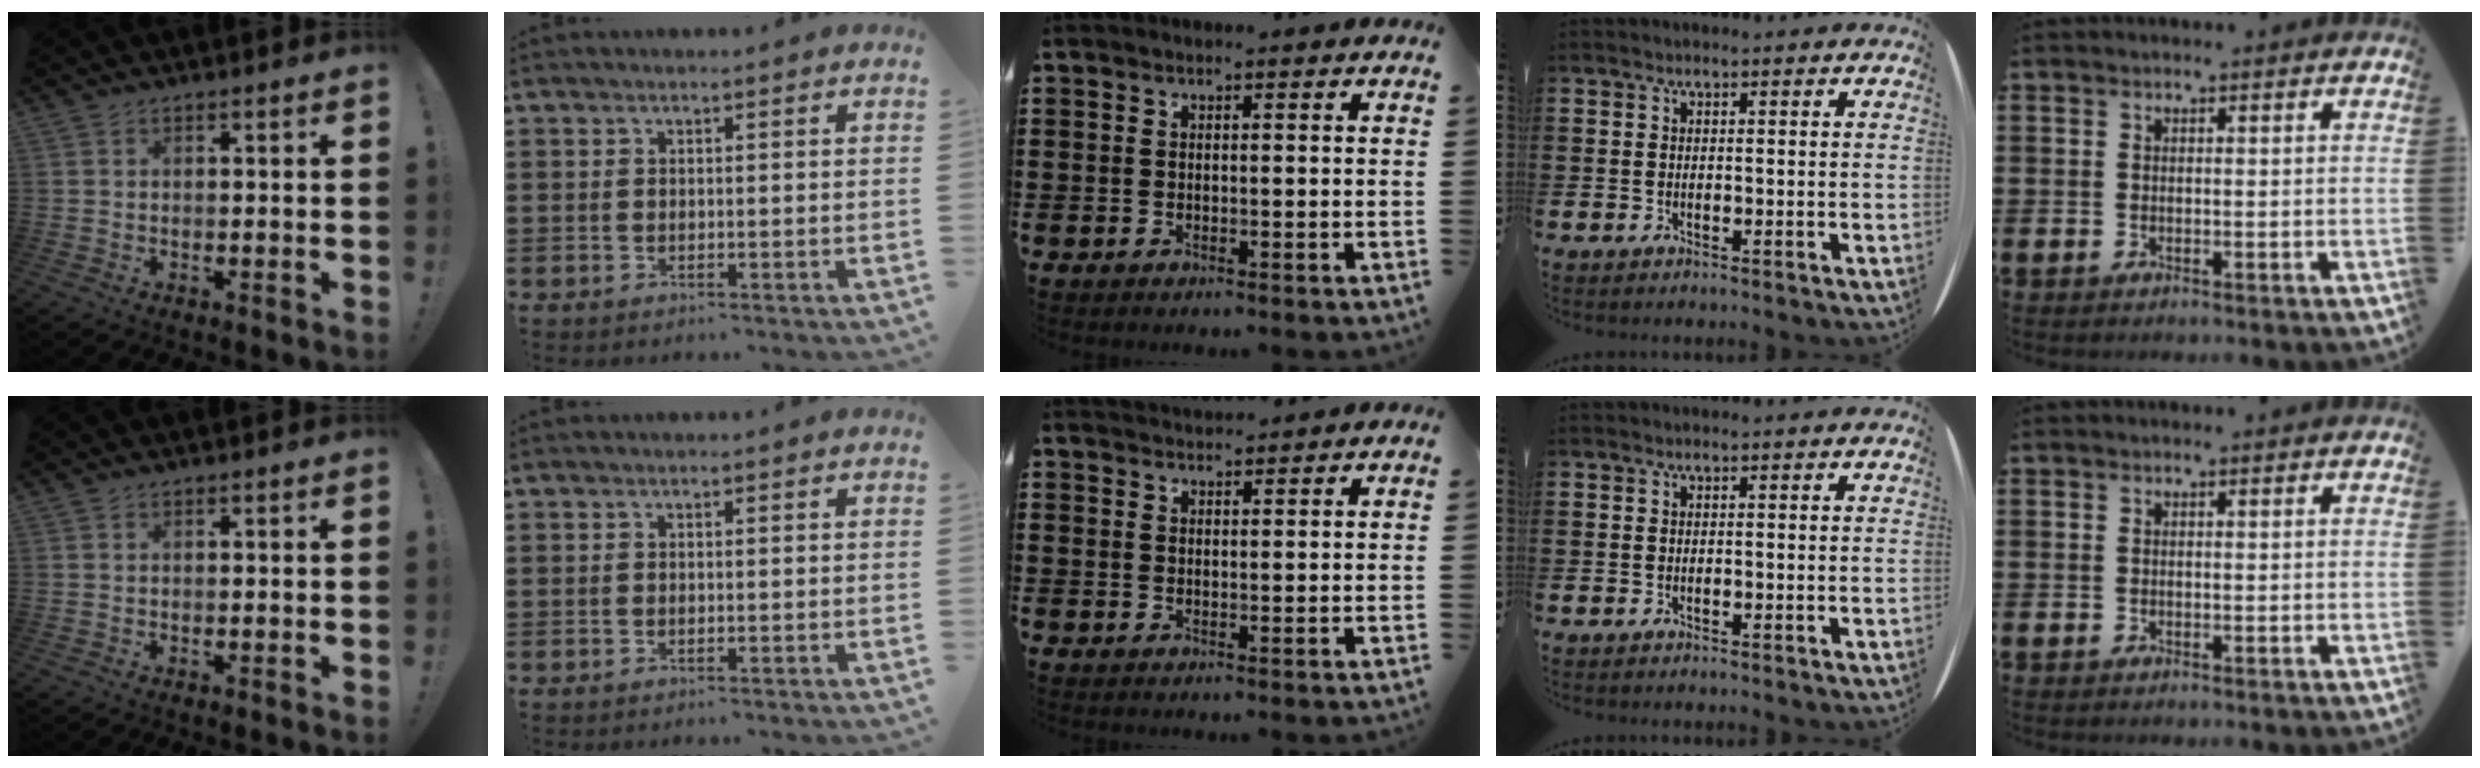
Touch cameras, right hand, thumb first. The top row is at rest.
{"middle": {"total": 1.7, "force": [1.7, 0.1, -0.2], "torque": [-0.002, 0.003, 0.034]}}